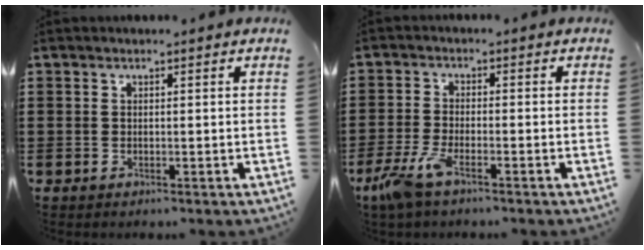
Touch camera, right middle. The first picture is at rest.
{"total": 5.1, "force": [-3.2, 1.1, 3.8], "torque": [-0.096, -0.012, -0.066]}